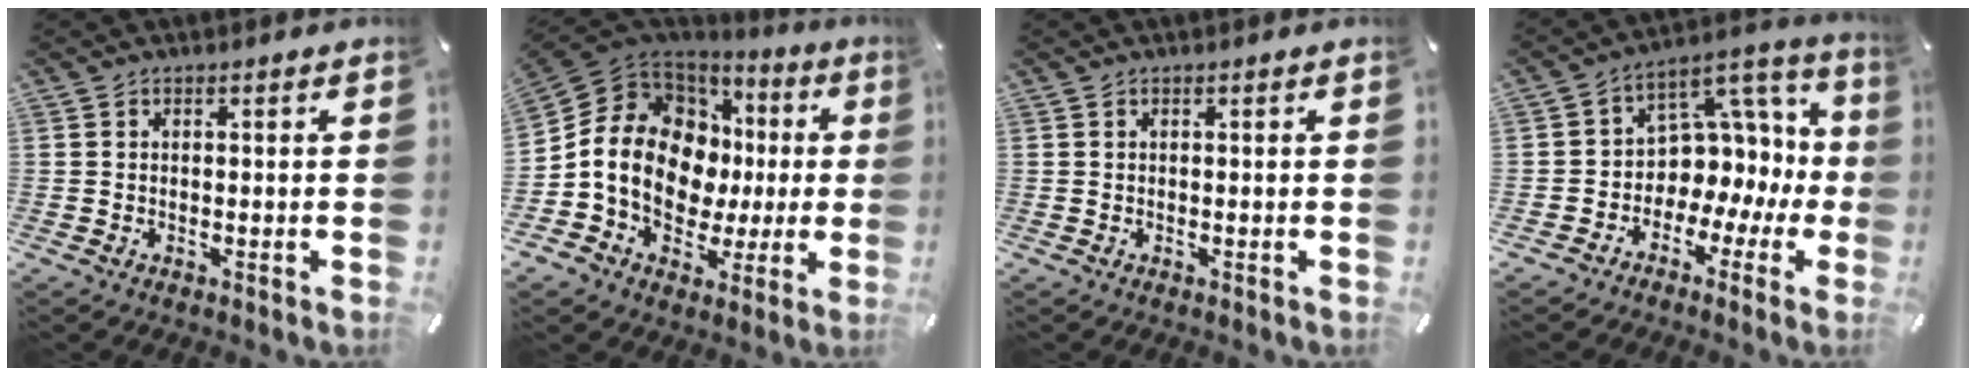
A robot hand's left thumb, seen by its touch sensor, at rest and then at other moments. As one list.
[{"total": 15.9, "force": [0.1, 13.1, 9.0], "torque": [-0.188, -0.011, 0.006]}, {"total": 0.0}, {"total": 9.9, "force": [0.8, 8.9, 4.3], "torque": [-0.043, -0.028, 0.017]}]